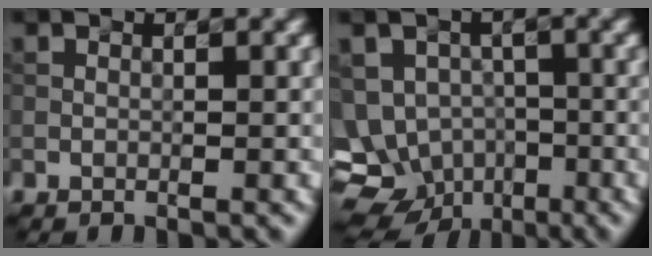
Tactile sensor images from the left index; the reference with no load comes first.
{"total": 11.2, "force": [-5.1, 9.1, 4.1], "torque": [-0.068, -0.017, -0.092]}